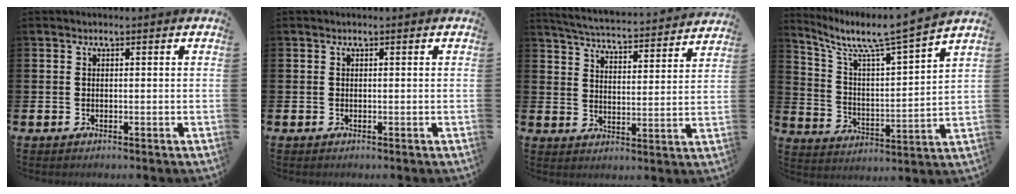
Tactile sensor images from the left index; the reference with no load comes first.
{"total": 0.0}
{"total": 5.1, "force": [5.1, 0.1, 0.8], "torque": [-0.041, -0.043, 0.085]}
{"total": 7.2, "force": [6.2, 0.0, 3.6], "torque": [-0.103, -0.048, 0.099]}